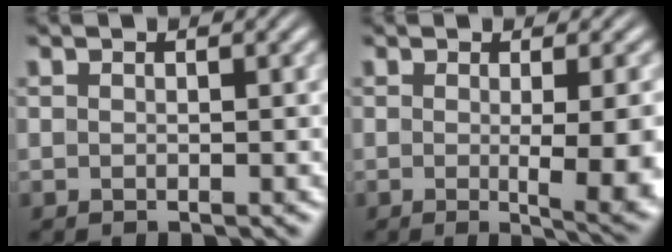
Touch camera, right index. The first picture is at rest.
{"total": 6.5, "force": [-1.4, 1.3, 6.2], "torque": [-0.073, -0.012, -0.019]}